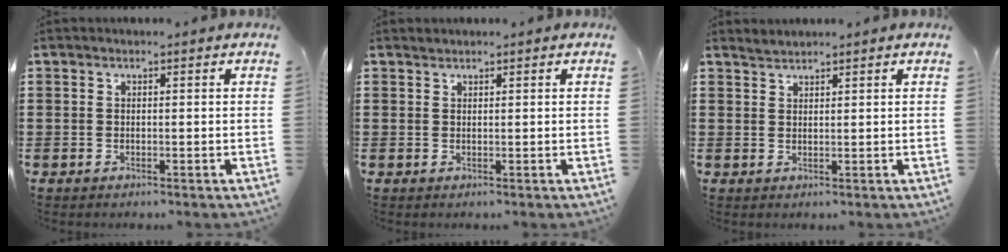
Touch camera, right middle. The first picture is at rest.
{"total": 0.7, "force": [0.6, 0.2, -0.1], "torque": [0.001, 0.001, 0.012]}
{"total": 1.3, "force": [1.3, 0.1, -0.2], "torque": [0.000, 0.002, 0.026]}